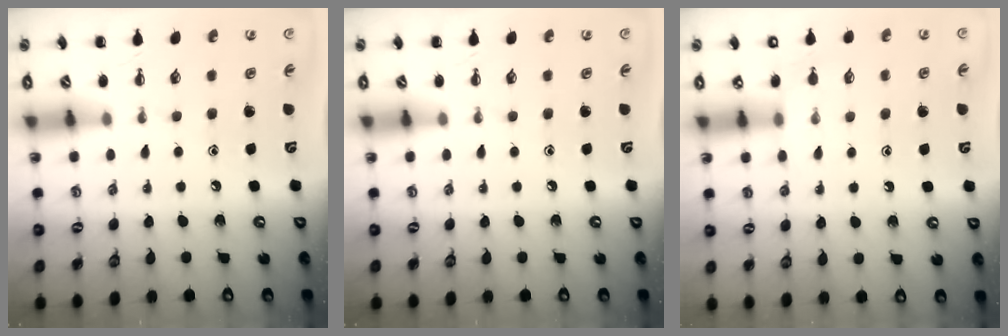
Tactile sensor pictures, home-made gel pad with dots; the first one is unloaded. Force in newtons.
{"total": 0.0}
{"total": 4.4, "press": 4.2, "slide": 1.4}